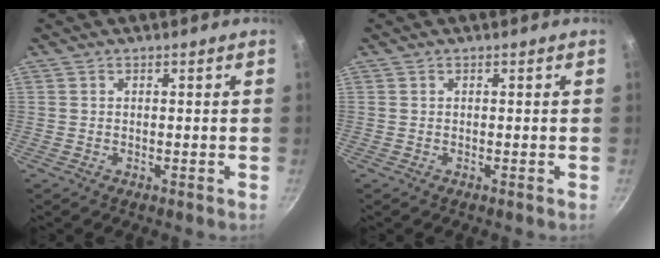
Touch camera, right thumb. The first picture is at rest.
{"total": 0.0}